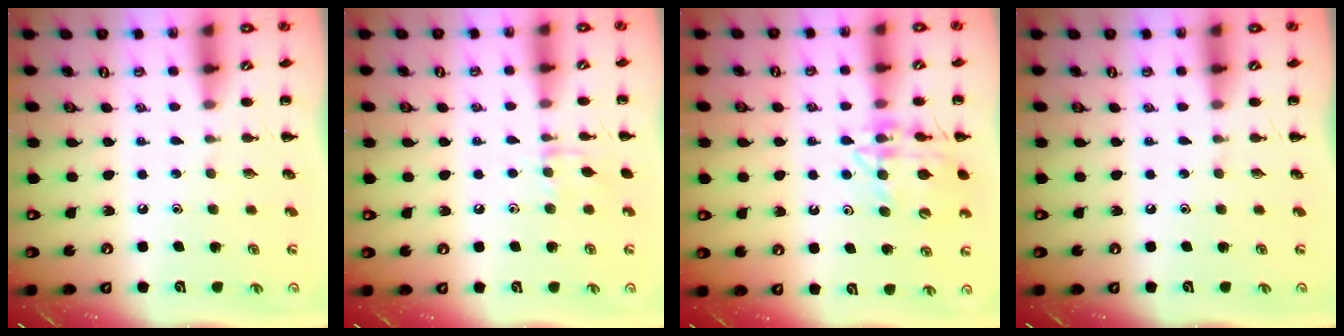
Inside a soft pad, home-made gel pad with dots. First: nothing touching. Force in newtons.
{"total": 6.3, "press": 6.2, "slide": 0.9}
{"total": 13.9, "press": 13.7, "slide": 2.1}
{"total": 0.0}